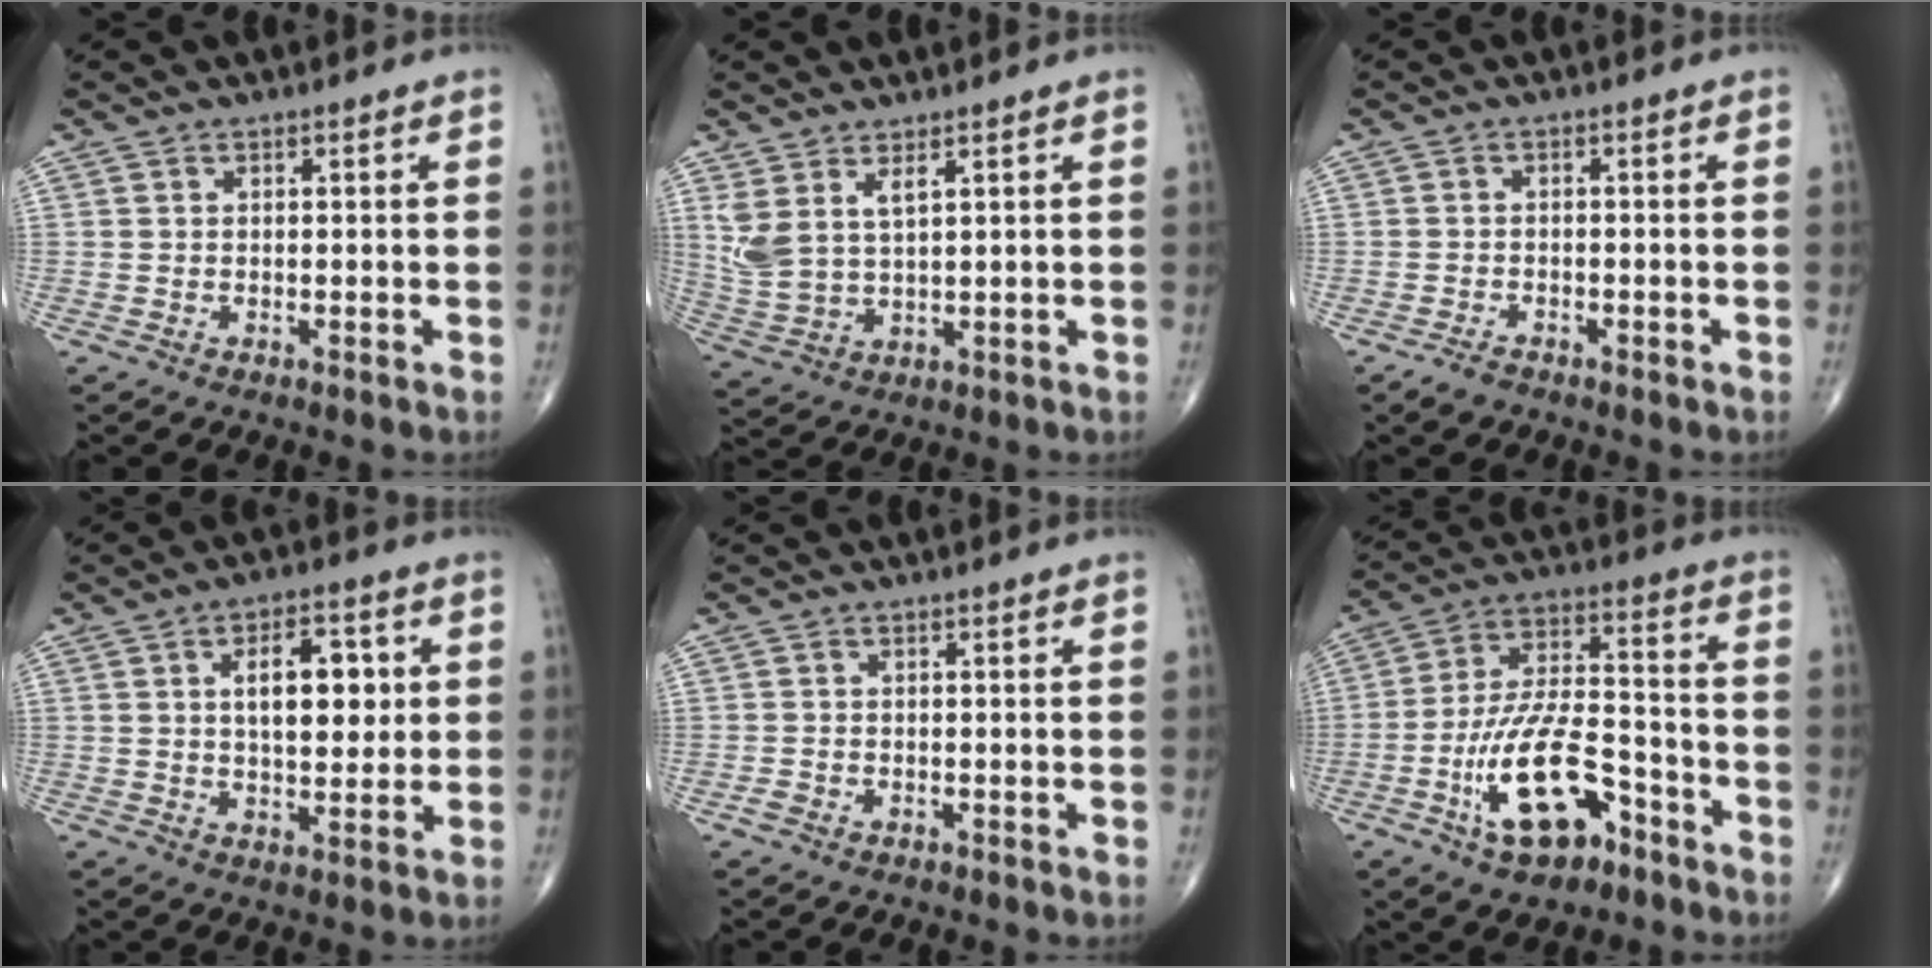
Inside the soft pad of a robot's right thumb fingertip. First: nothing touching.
{"total": 6.8, "force": [3.2, 2.8, 5.3], "torque": [-0.121, -0.016, 0.077]}
{"total": 2.2, "force": [-1.7, 1.1, 0.9], "torque": [-0.020, 0.005, -0.029]}
{"total": 10.2, "force": [2.0, 5.2, 8.6], "torque": [-0.103, -0.003, 0.032]}
{"total": 1.2, "force": [-0.6, 0.9, 0.5], "torque": [-0.011, 0.005, -0.012]}
{"total": 16.4, "force": [-7.9, 7.5, 12.3], "torque": [-0.213, 0.056, -0.136]}